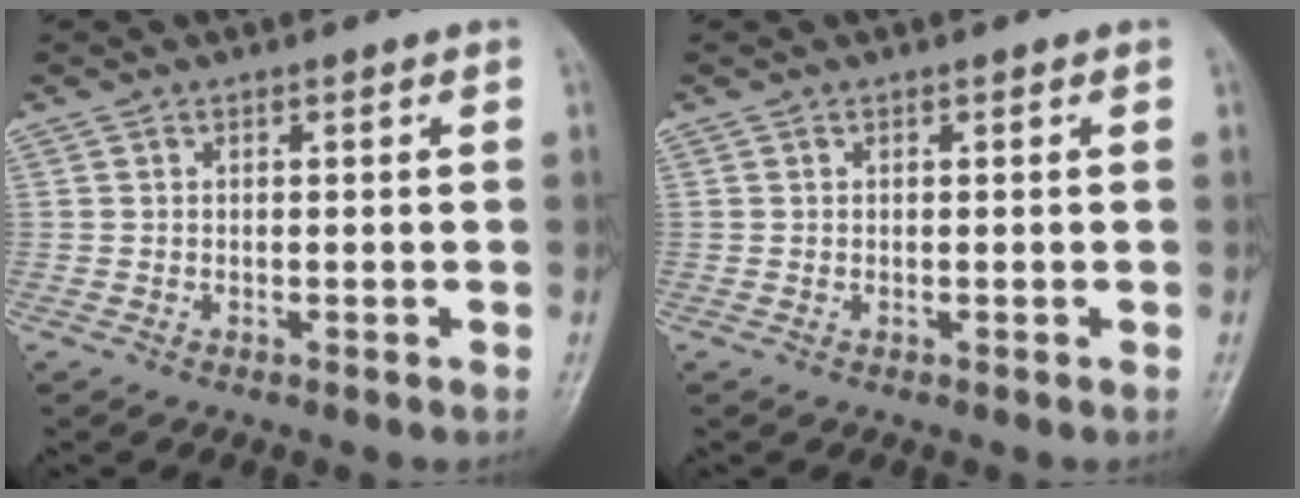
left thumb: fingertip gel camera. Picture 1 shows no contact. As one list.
[{"total": 0.0}]